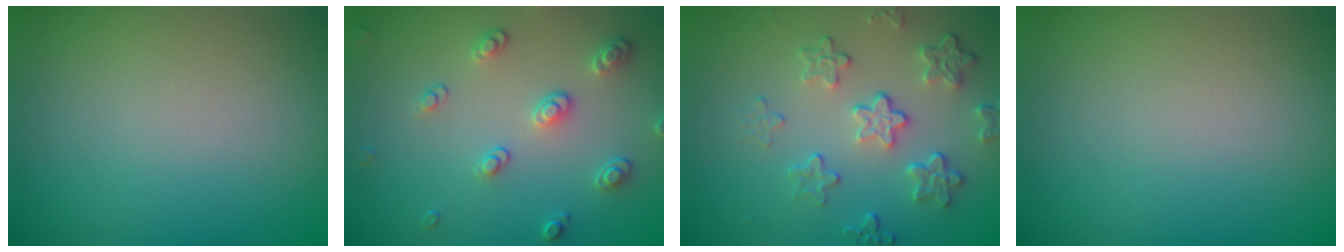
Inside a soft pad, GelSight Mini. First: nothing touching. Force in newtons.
{"total": 2.6, "press": 2.5, "slide": 0.8}
{"total": 4.4, "press": 3.3, "slide": 3.0}
{"total": 0.0}